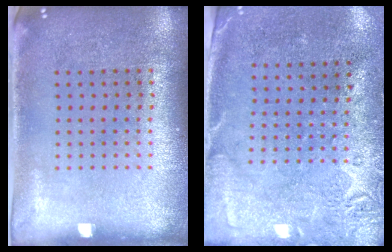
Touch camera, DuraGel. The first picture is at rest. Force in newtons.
{"total": 2.8, "press": 2.2, "slide": 1.7}